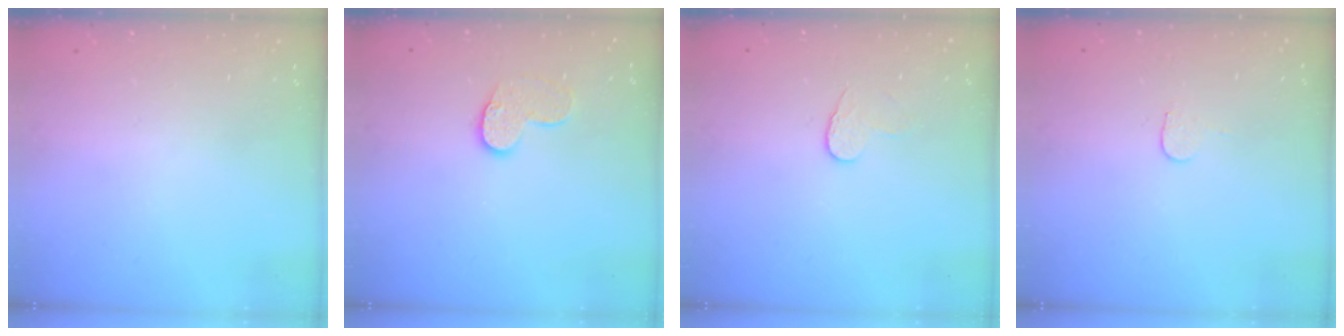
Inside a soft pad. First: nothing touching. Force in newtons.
{"total": 9.1, "press": 9.0, "slide": 0.6}
{"total": 3.7, "press": 3.7, "slide": 0.3}
{"total": 4.9, "press": 4.9, "slide": 0.3}